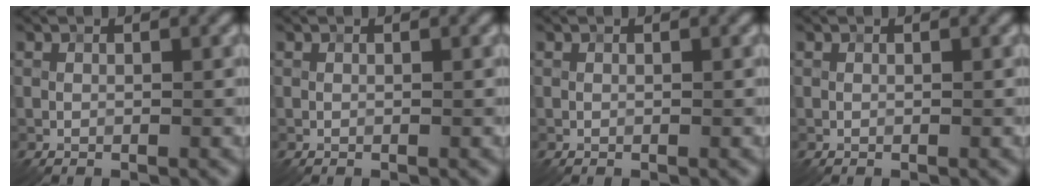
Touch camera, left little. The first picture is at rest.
{"total": 0.0}
{"total": 0.0}
{"total": 0.0}